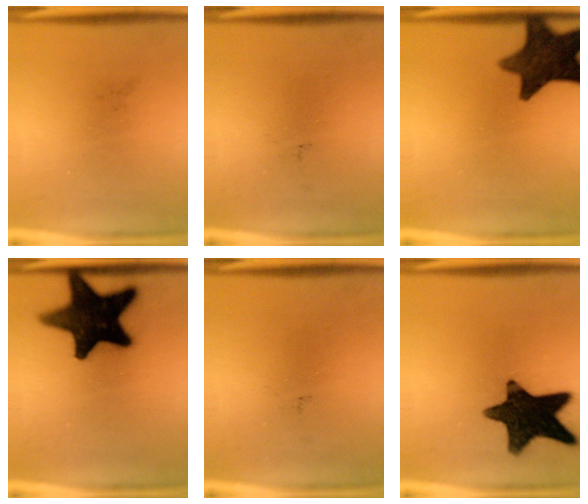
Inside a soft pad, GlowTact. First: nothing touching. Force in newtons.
{"total": 0.0}
{"total": 12.7}
{"total": 19.8}
{"total": 0.0}
{"total": 16.0}